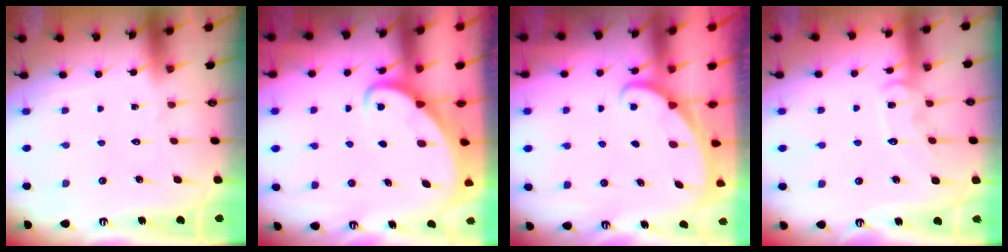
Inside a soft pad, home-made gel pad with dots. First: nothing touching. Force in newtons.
{"total": 2.4, "press": 2.4, "slide": 0.2}
{"total": 1.3, "press": 1.3, "slide": 0.0}
{"total": 9.2, "press": 9.2, "slide": 0.6}